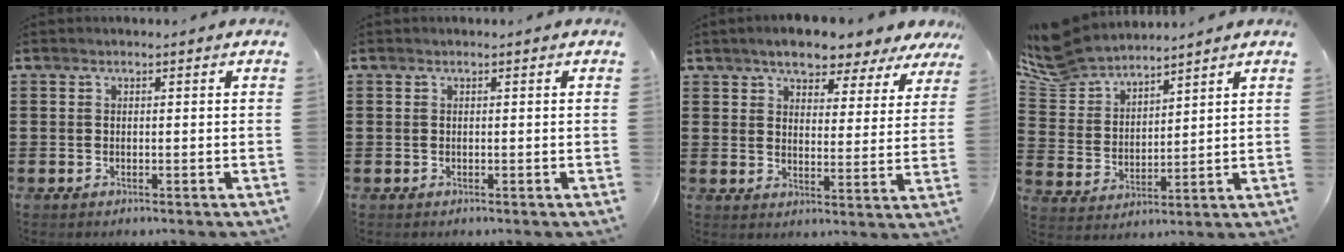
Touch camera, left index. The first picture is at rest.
{"total": 0.0}
{"total": 5.7, "force": [5.1, 1.5, 1.9], "torque": [-0.053, -0.017, 0.087]}
{"total": 7.3, "force": [6.8, 2.1, 1.6], "torque": [-0.067, -0.032, 0.124]}